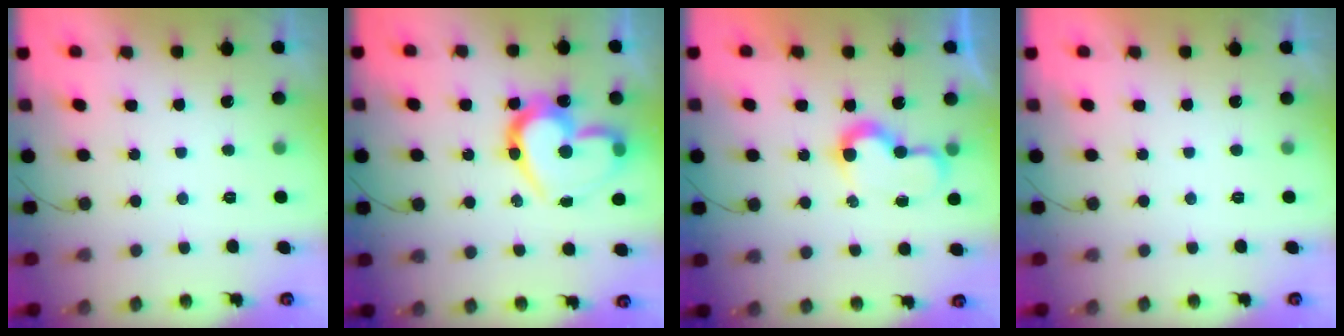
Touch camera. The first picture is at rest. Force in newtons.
{"total": 19.8, "press": 19.7, "slide": 1.7}
{"total": 7.9, "press": 7.9, "slide": 0.3}
{"total": 1.7, "press": 1.6, "slide": 0.0}